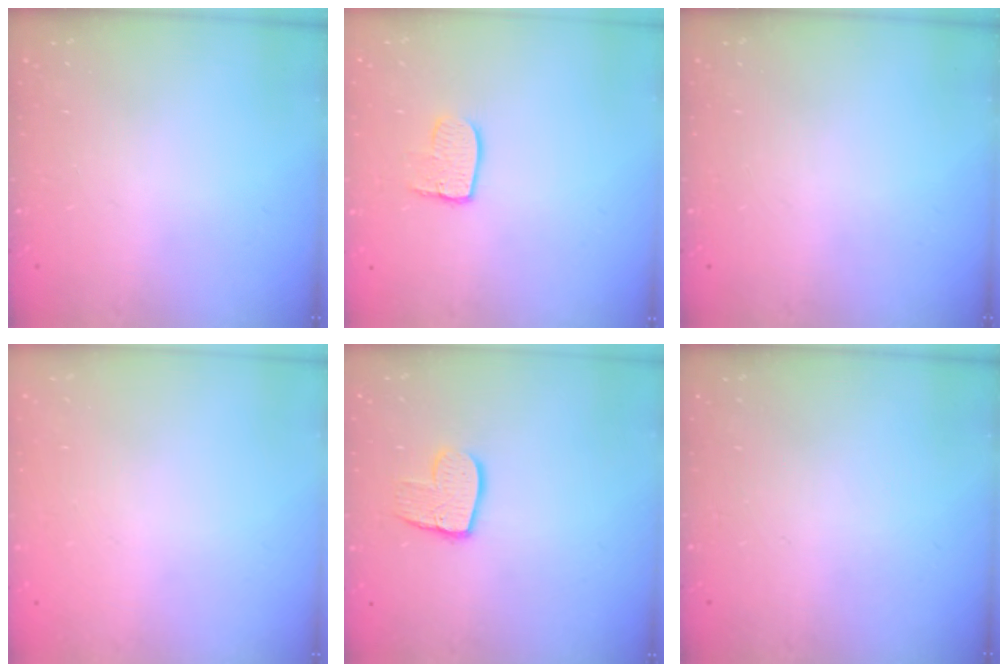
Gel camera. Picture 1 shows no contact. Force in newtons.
{"total": 6.9, "press": 6.9, "slide": 0.6}
{"total": 0.0}
{"total": 0.0}
{"total": 10.0, "press": 10.0, "slide": 0.8}
{"total": 0.0}